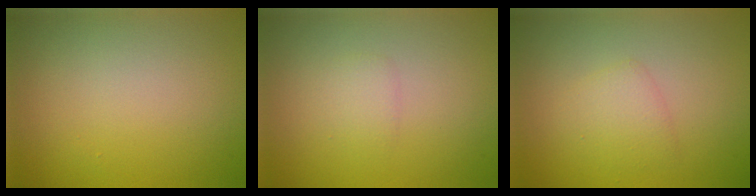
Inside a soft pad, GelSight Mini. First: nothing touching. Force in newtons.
{"total": 1.2, "press": 1.2, "slide": 0.1}
{"total": 1.9, "press": 1.9, "slide": 0.1}